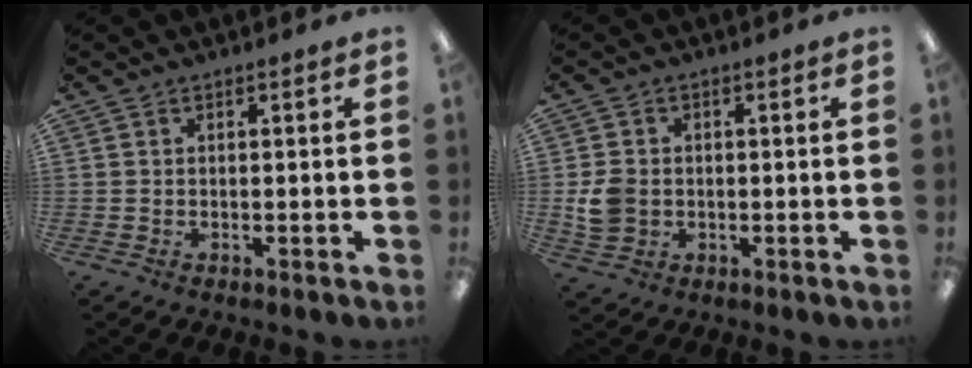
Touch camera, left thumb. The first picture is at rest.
{"total": 6.1, "force": [-0.4, 5.1, 3.3], "torque": [-0.065, 0.007, -0.005]}